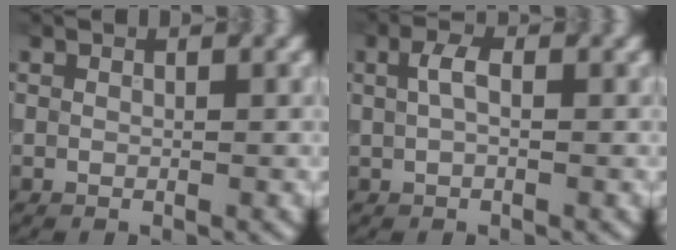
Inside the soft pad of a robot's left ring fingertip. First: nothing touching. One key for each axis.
{"total": 1.8, "fx": 0.5, "fy": 0.8, "fz": 1.6, "tx": -0.036, "ty": 0.004, "tz": 0.007}